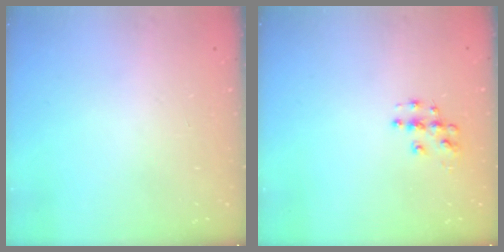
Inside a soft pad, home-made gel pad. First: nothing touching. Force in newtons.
{"total": 4.8, "press": 4.8, "slide": 0.3}